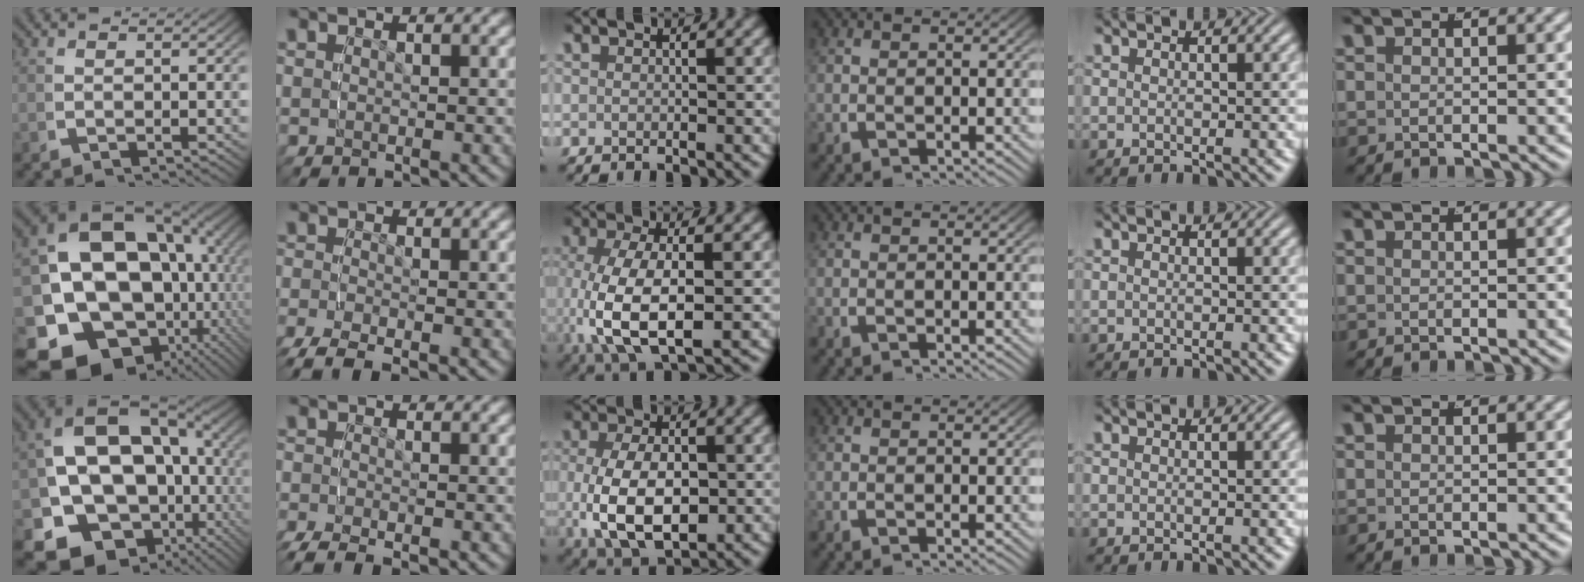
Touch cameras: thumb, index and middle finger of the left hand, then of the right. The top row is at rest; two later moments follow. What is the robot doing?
{"motion": "grasp_and_lifting", "object": "cloth"}